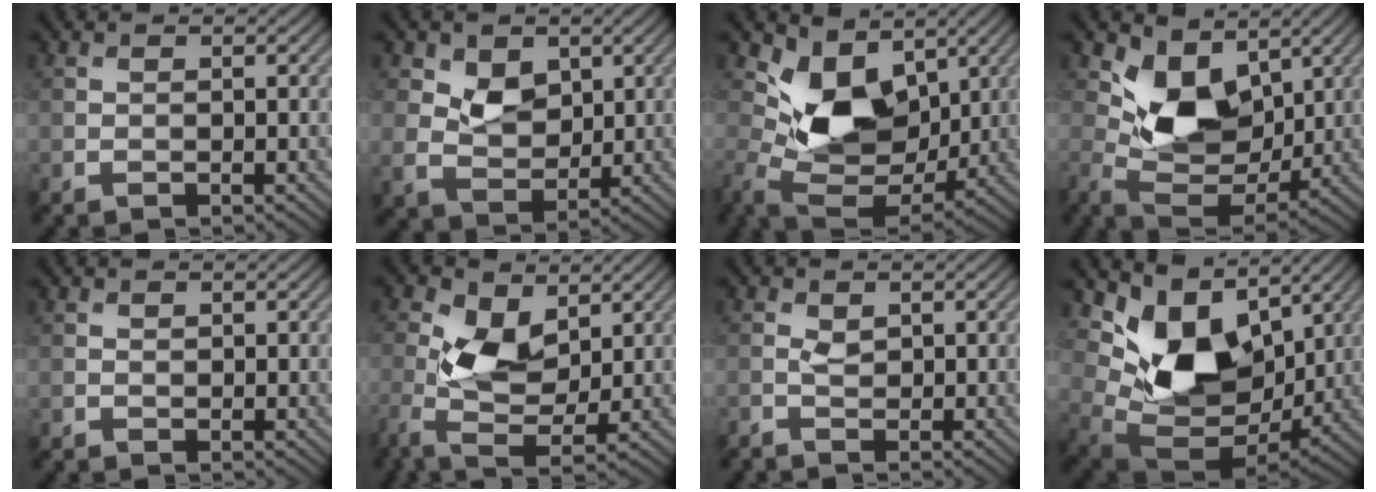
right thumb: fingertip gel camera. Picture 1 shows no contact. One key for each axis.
{"total": 4.9, "fx": 2.0, "fy": 3.6, "fz": 2.7, "tx": -0.061, "ty": -0.009, "tz": 0.030}
{"total": 9.5, "fx": 2.8, "fy": 6.6, "fz": 6.2, "tx": -0.141, "ty": -0.027, "tz": 0.051}
{"total": 8.4, "fx": 3.4, "fy": 5.4, "fz": 5.5, "tx": -0.111, "ty": -0.019, "tz": 0.059}
{"total": 0.0}
{"total": 8.3, "fx": 0.9, "fy": 4.5, "fz": 6.9, "tx": -0.169, "ty": 0.005, "tz": 0.009}
{"total": 1.0, "fx": -0.5, "fy": 0.4, "fz": 0.7, "tx": -0.024, "ty": 0.002, "tz": -0.017}
{"total": 12.4, "fx": 4.5, "fy": 7.9, "fz": 8.4, "tx": -0.163, "ty": -0.011, "tz": 0.087}